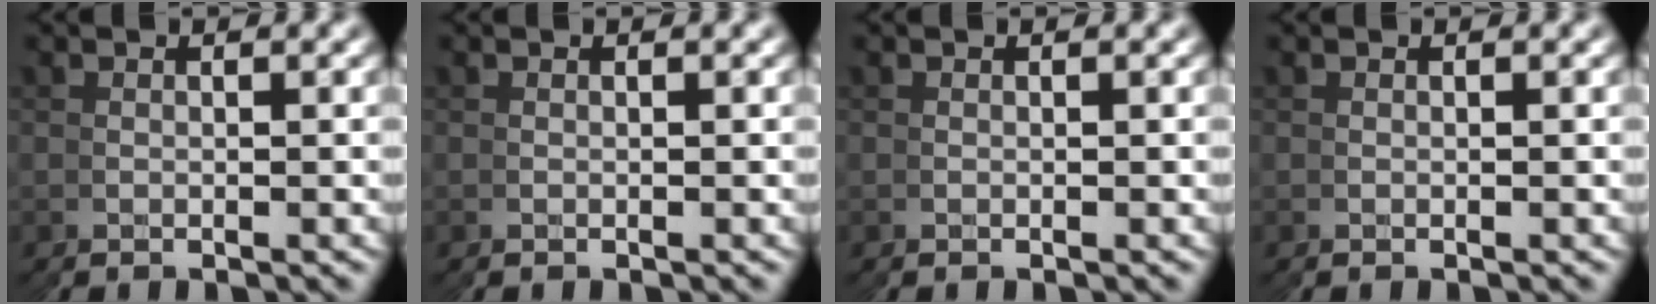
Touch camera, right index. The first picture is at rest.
{"total": 0.0}
{"total": 0.0}
{"total": 0.0}